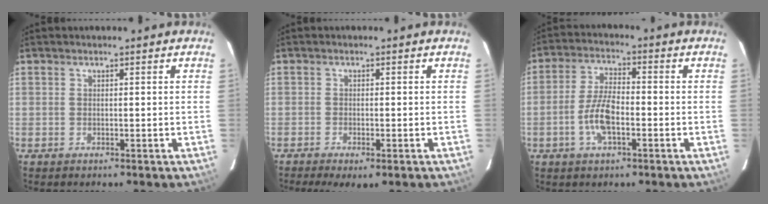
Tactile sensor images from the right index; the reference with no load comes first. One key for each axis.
{"total": 4.6, "fx": -3.0, "fy": 1.2, "fz": 3.2, "tx": -0.074, "ty": -0.020, "tz": -0.048}
{"total": 7.5, "fx": -2.5, "fy": 2.7, "fz": 6.5, "tx": -0.136, "ty": 0.005, "tz": -0.050}